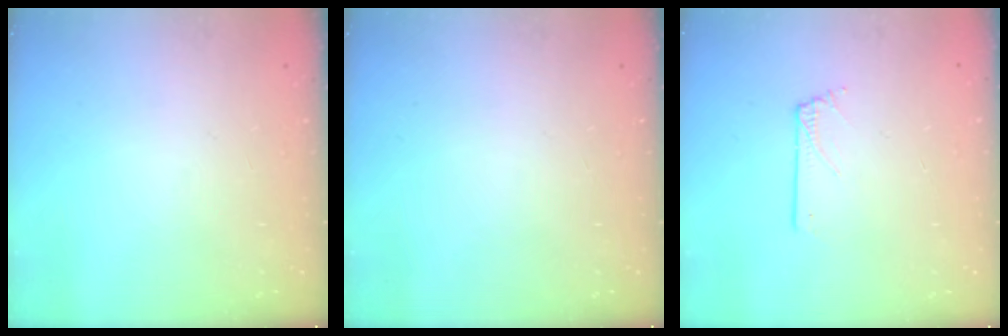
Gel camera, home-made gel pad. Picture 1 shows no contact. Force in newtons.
{"total": 0.0}
{"total": 0.5, "press": 0.5, "slide": 0.0}